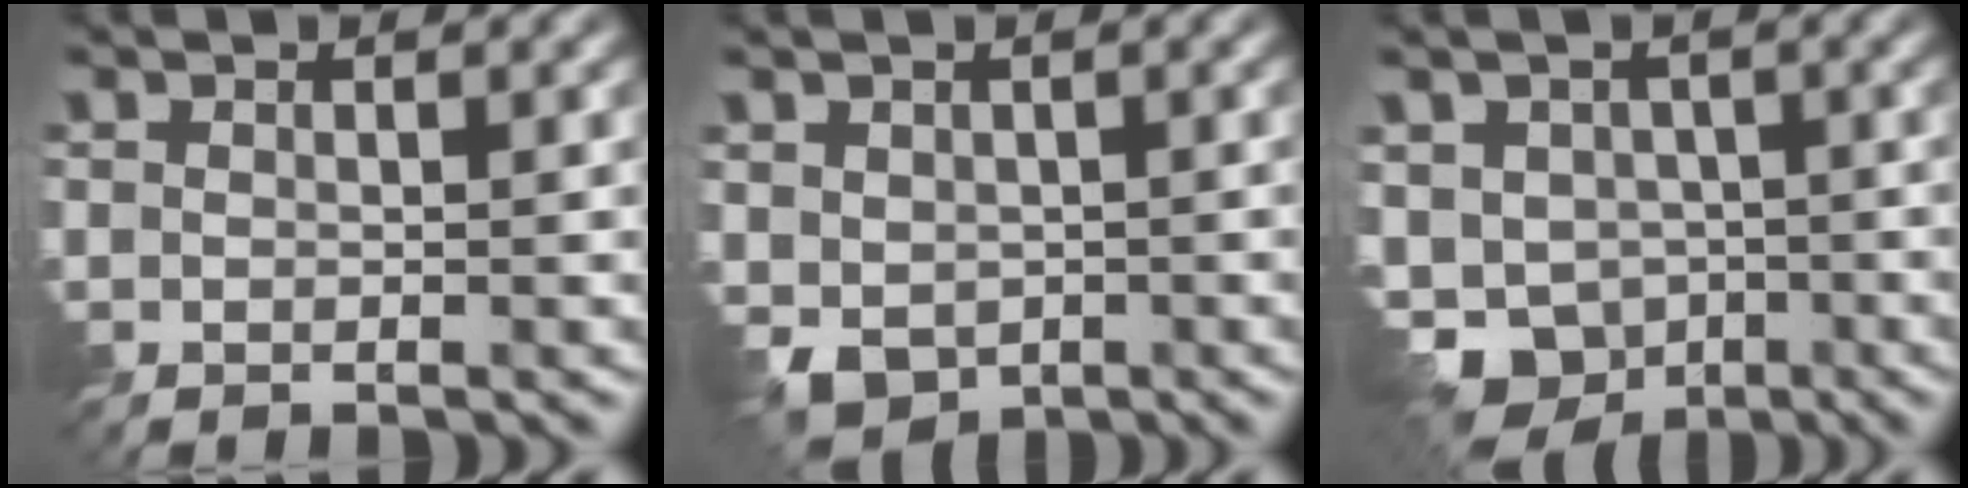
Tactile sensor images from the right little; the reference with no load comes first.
{"total": 3.9, "force": [-0.8, 3.2, 2.1], "torque": [-0.046, -0.013, -0.013]}
{"total": 10.5, "force": [-5.0, 7.9, 4.7], "torque": [-0.109, -0.032, -0.071]}